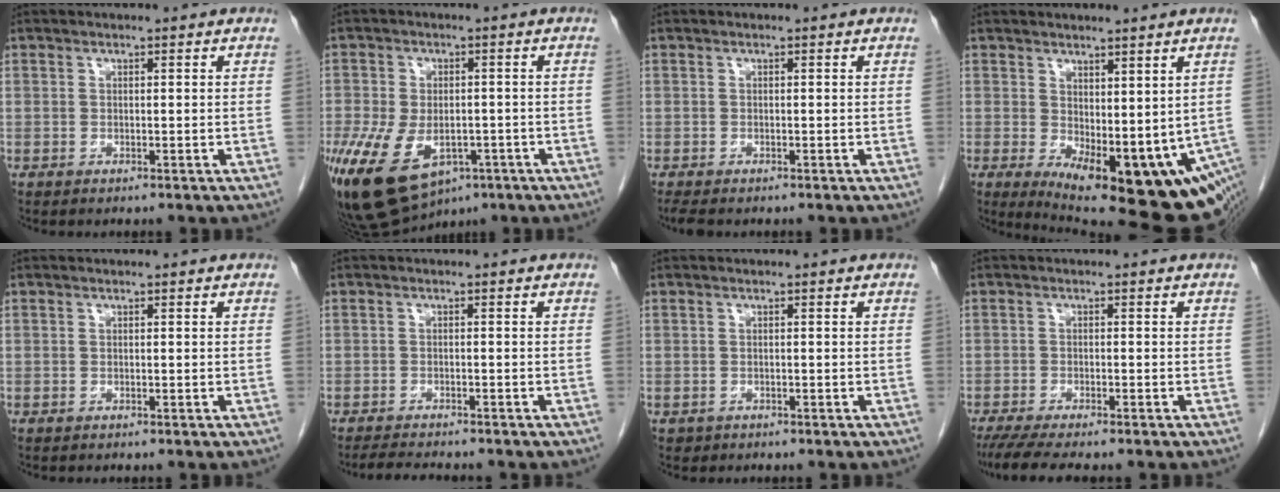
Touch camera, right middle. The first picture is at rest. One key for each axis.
{"total": 16.5, "fx": -8.0, "fy": 10.0, "fz": 10.5, "tx": -0.232, "ty": -0.014, "tz": -0.115}
{"total": 2.1, "fx": -1.7, "fy": 0.7, "fz": 1.0, "tx": -0.021, "ty": -0.008, "tz": -0.025}
{"total": 17.8, "fx": -5.7, "fy": 7.0, "fz": 15.4, "tx": -0.171, "ty": -0.028, "tz": -0.059}
{"total": 0.0}
{"total": 4.9, "fx": -4.5, "fy": 0.4, "fz": 1.8, "tx": -0.027, "ty": -0.014, "tz": -0.071}
{"total": 0.9, "fx": -0.5, "fy": 0.7, "fz": 0.0, "tx": -0.009, "ty": 0.003, "tz": -0.006}
{"total": 7.7, "fx": -6.4, "fy": 0.9, "fz": 4.2, "tx": -0.062, "ty": -0.015, "tz": -0.101}